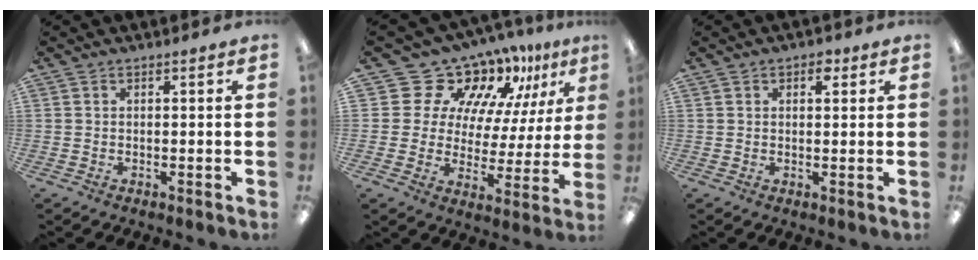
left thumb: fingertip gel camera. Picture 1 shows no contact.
{"total": 16.2, "force": [13.2, 8.5, 4.2], "torque": [-0.092, -0.115, 0.239]}
{"total": 2.6, "force": [1.4, 1.6, 1.5], "torque": [-0.009, -0.005, 0.018]}